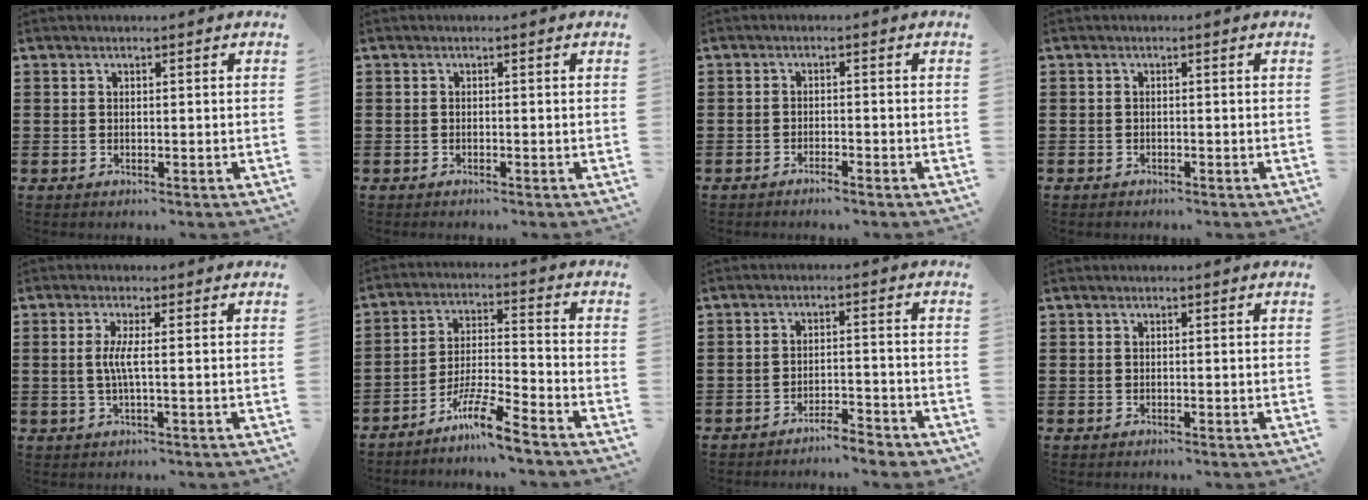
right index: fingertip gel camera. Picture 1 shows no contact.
{"total": 0.0}
{"total": 1.2, "force": [-1.1, -0.1, 0.5], "torque": [-0.010, -0.001, -0.019]}
{"total": 0.5, "force": [-0.5, 0.2, 0.0], "torque": [0.000, 0.001, -0.011]}
{"total": 3.2, "force": [-0.1, -0.2, 3.2], "torque": [-0.069, -0.010, -0.006]}
{"total": 8.1, "force": [-6.6, 0.2, 4.8], "torque": [-0.096, 0.000, -0.126]}
{"total": 3.6, "force": [-3.5, -0.1, 0.6], "torque": [-0.015, 0.000, -0.075]}
{"total": 0.0}